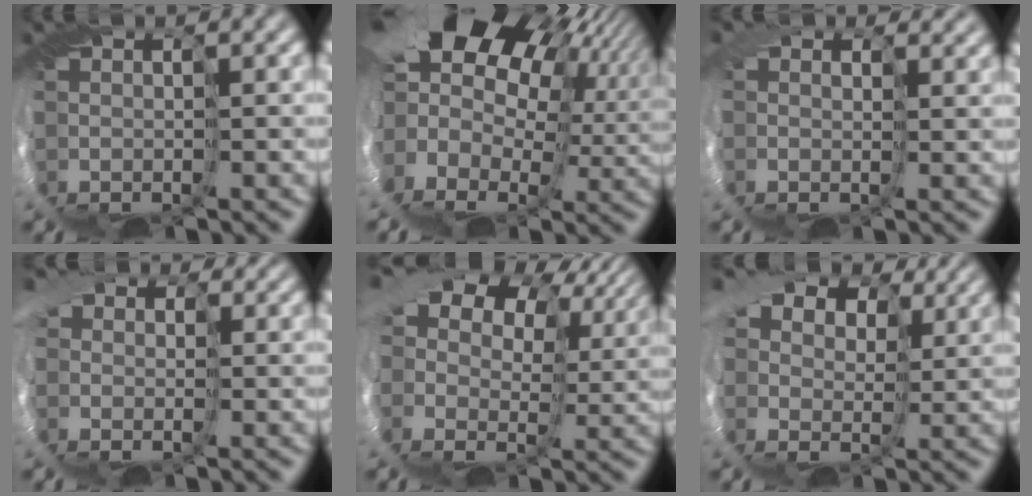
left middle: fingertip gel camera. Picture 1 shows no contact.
{"total": 18.5, "force": [7.6, 11.9, 12.0], "torque": [-0.242, 0.028, 0.109]}
{"total": 4.1, "force": [2.2, 3.1, 1.5], "torque": [-0.052, 0.009, 0.021]}
{"total": 8.5, "force": [2.6, 6.7, 4.6], "torque": [-0.109, 0.022, 0.000]}
{"total": 15.2, "force": [6.7, 9.6, 9.7], "torque": [-0.210, 0.028, 0.107]}
{"total": 12.2, "force": [6.5, 8.0, 6.5], "torque": [-0.153, 0.039, 0.100]}